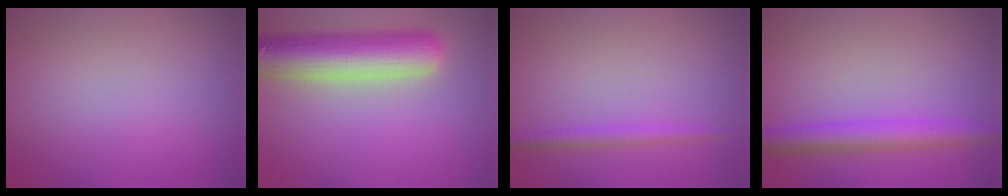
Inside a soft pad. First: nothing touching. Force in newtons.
{"total": 8.5, "press": 8.5, "slide": 0.4}
{"total": 1.6, "press": 1.6, "slide": 0.0}
{"total": 3.9, "press": 3.9, "slide": 0.1}